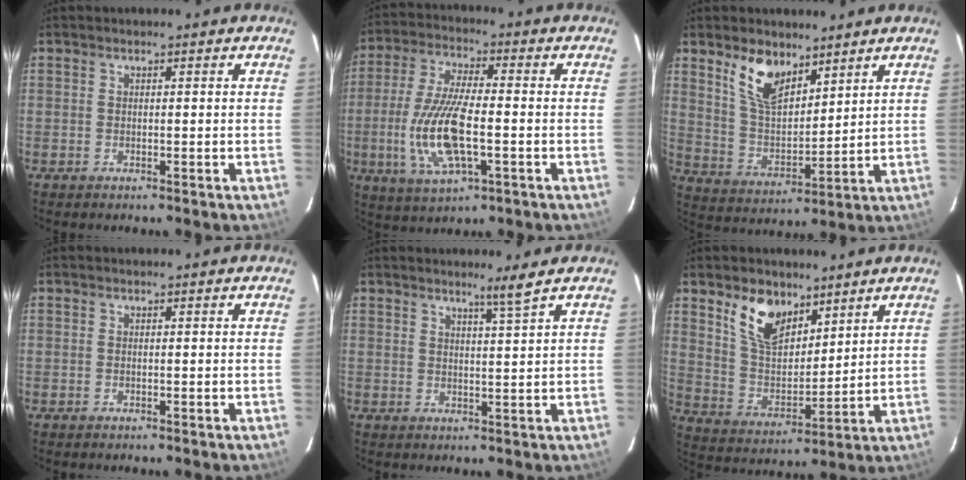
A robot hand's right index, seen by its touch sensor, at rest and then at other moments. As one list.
[{"total": 14.2, "force": [-3.0, 4.5, 13.2], "torque": [-0.275, -0.008, -0.056]}, {"total": 10.5, "force": [6.9, 4.9, 6.2], "torque": [-0.115, 0.007, 0.140]}, {"total": 0.0}, {"total": 3.2, "force": [2.3, -1.1, 1.8], "torque": [-0.035, -0.018, 0.038]}, {"total": 11.6, "force": [7.5, 6.2, 6.4], "torque": [-0.122, 0.008, 0.149]}]